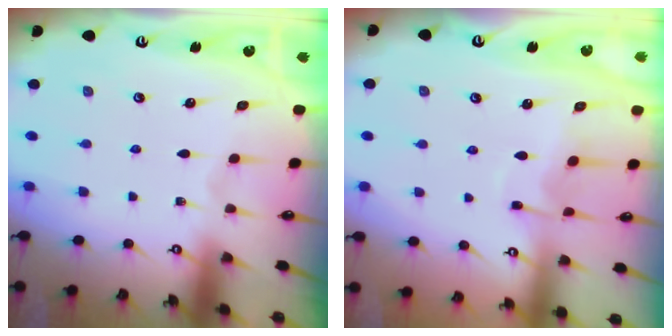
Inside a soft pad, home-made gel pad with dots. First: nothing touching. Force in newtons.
{"total": 4.3, "press": 4.3, "slide": 0.5}